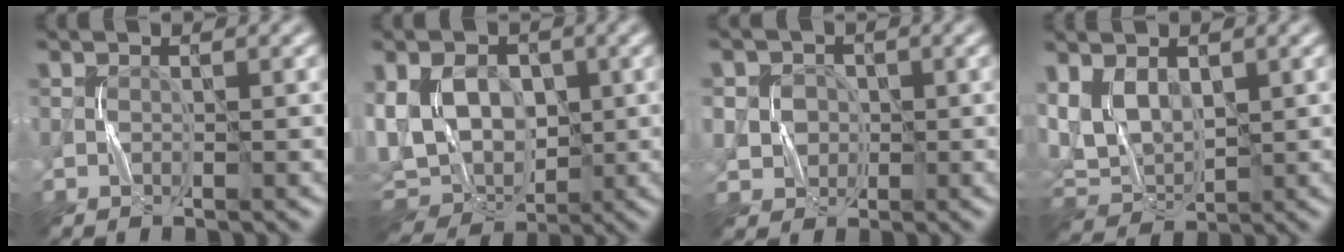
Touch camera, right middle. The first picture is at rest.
{"total": 8.8, "force": [0.5, 6.6, 5.8], "torque": [-0.114, -0.005, 0.006]}
{"total": 3.9, "force": [0.2, 3.7, 1.3], "torque": [-0.017, 0.012, -0.010]}
{"total": 3.9, "force": [1.5, 2.5, 2.6], "torque": [-0.057, -0.003, 0.034]}